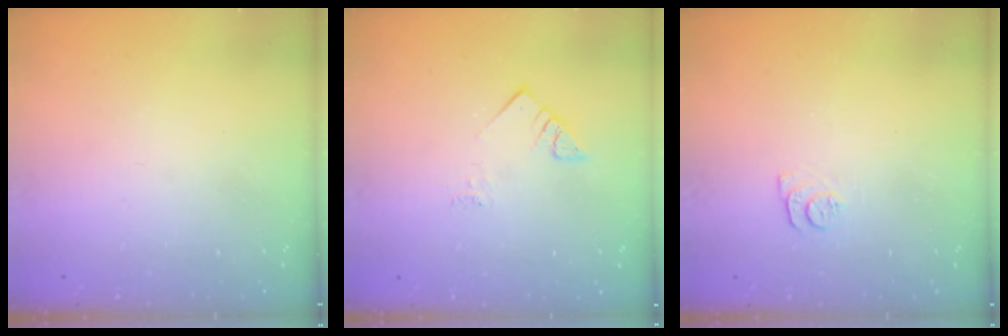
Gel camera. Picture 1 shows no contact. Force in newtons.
{"total": 3.3, "press": 3.3, "slide": 0.4}
{"total": 5.2, "press": 5.2, "slide": 0.7}